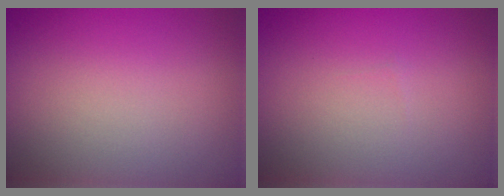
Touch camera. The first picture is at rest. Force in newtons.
{"total": 0.0}